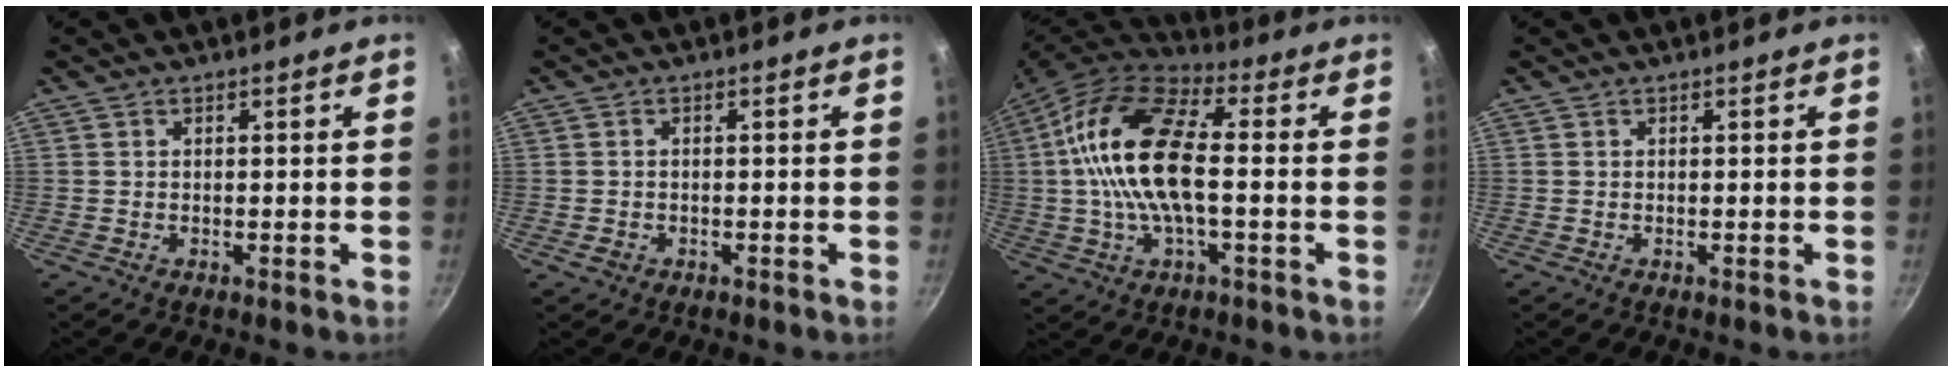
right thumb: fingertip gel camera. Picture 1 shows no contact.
{"total": 1.4, "force": [-0.6, 1.1, 0.6], "torque": [-0.011, 0.002, -0.009]}
{"total": 17.9, "force": [0.3, 8.1, 16.0], "torque": [-0.299, 0.031, -0.010]}
{"total": 0.0}